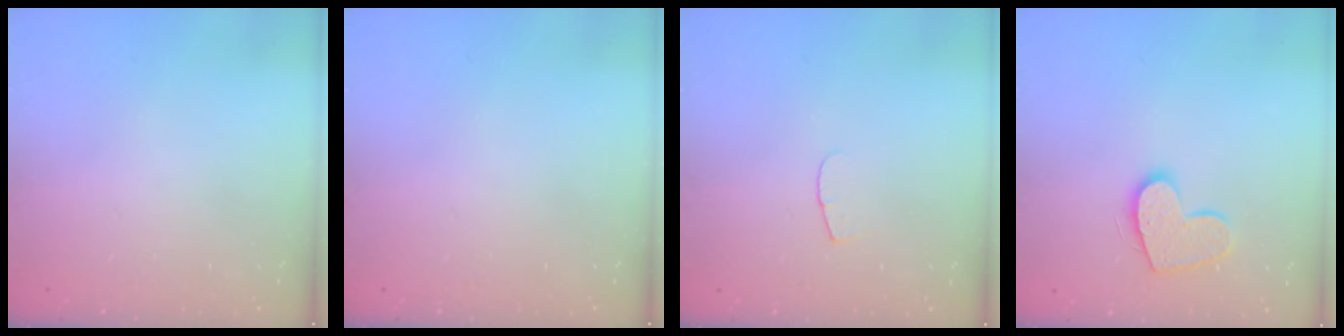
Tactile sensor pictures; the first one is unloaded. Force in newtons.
{"total": 0.0}
{"total": 3.7, "press": 3.7, "slide": 0.4}
{"total": 11.1, "press": 11.1, "slide": 0.6}